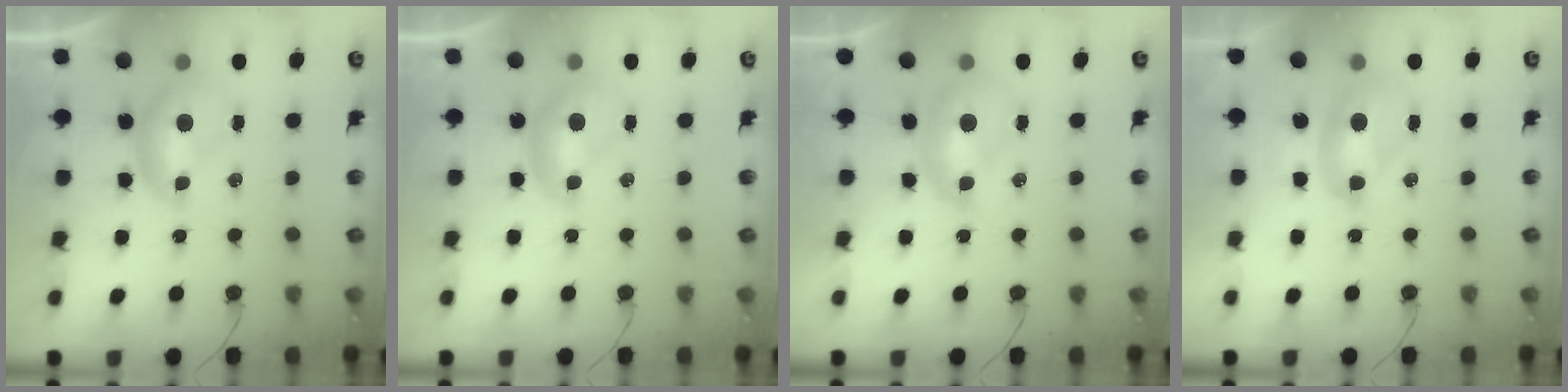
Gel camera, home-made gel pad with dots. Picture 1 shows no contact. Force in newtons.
{"total": 0.0}
{"total": 2.0, "press": 2.0, "slide": 0.5}
{"total": 2.7, "press": 2.7, "slide": 0.1}